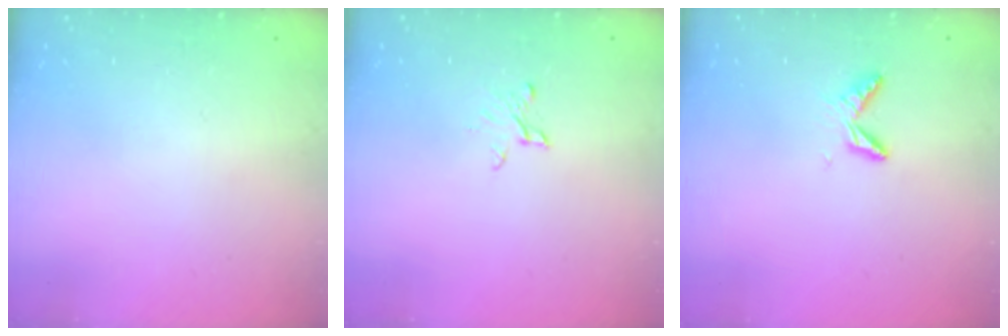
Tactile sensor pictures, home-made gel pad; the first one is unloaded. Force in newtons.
{"total": 3.2, "press": 3.2, "slide": 0.3}
{"total": 6.2, "press": 6.1, "slide": 0.6}